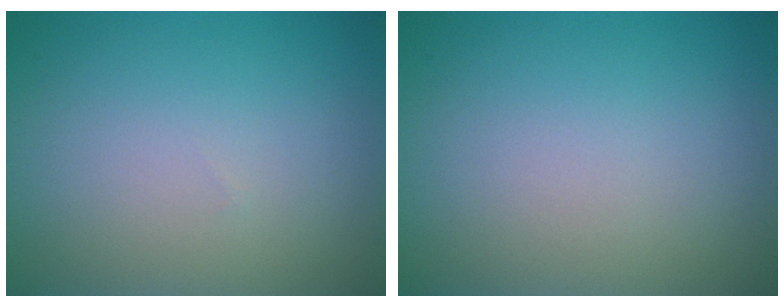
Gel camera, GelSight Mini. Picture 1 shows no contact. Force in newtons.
{"total": 0.0}